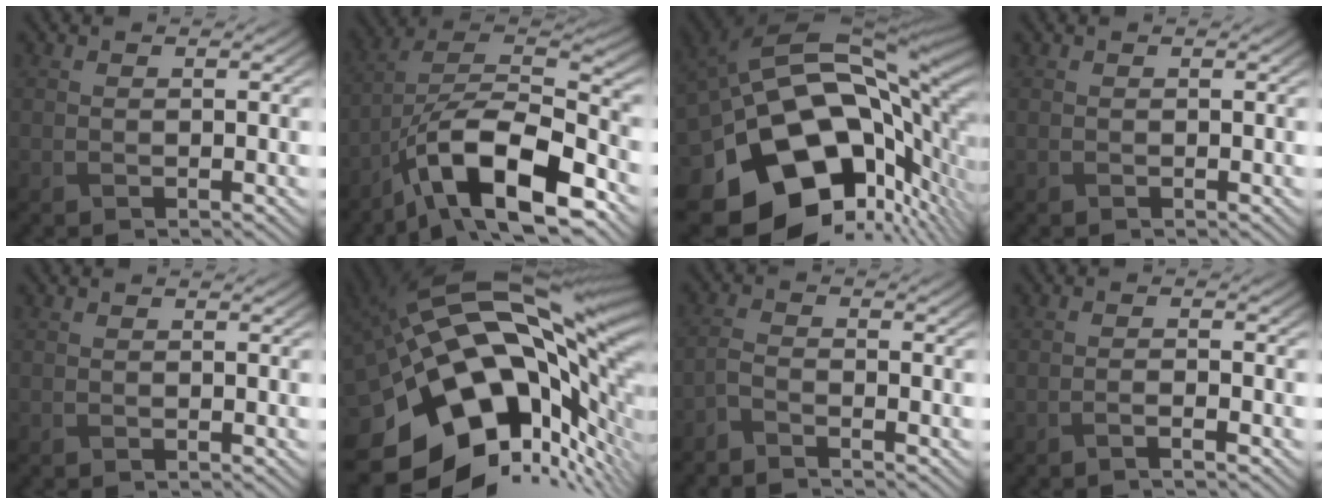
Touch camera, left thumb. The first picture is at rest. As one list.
[{"total": 14.8, "force": [-8.5, 5.2, 10.9], "torque": [-0.207, -0.002, -0.167]}, {"total": 20.4, "force": [-5.3, 13.0, 14.8], "torque": [-0.271, -0.053, -0.061]}, {"total": 0.0}, {"total": 0.0}, {"total": 21.0, "force": [-2.7, 12.3, 16.8], "torque": [-0.329, -0.047, -0.036]}, {"total": 2.5, "force": [-2.3, 0.3, 0.9], "torque": [-0.025, -0.004, -0.057]}, {"total": 1.5, "force": [-0.9, 0.2, 1.2], "torque": [-0.018, 0.005, -0.024]}]